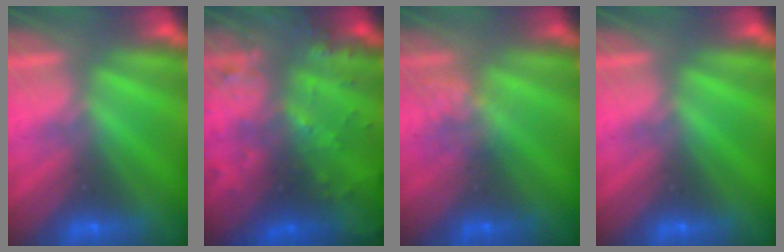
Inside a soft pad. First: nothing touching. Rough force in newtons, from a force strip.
{"total": 5.8}
{"total": 2.0}
{"total": 0.0}